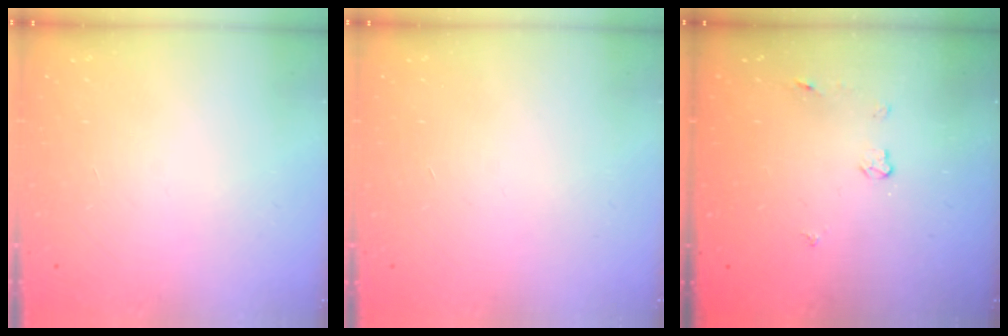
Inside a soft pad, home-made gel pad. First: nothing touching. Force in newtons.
{"total": 0.0}
{"total": 4.3, "press": 4.3, "slide": 0.5}